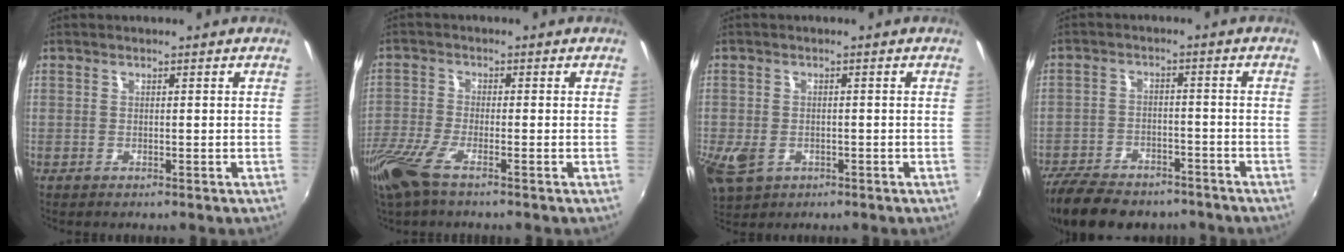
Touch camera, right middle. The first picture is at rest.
{"total": 8.1, "force": [-5.4, 1.7, 5.7], "torque": [-0.143, -0.028, -0.112]}
{"total": 7.6, "force": [-2.7, 5.3, 4.7], "torque": [-0.109, -0.022, -0.045]}
{"total": 16.1, "force": [-12.7, 6.7, 7.3], "torque": [-0.171, -0.018, -0.198]}